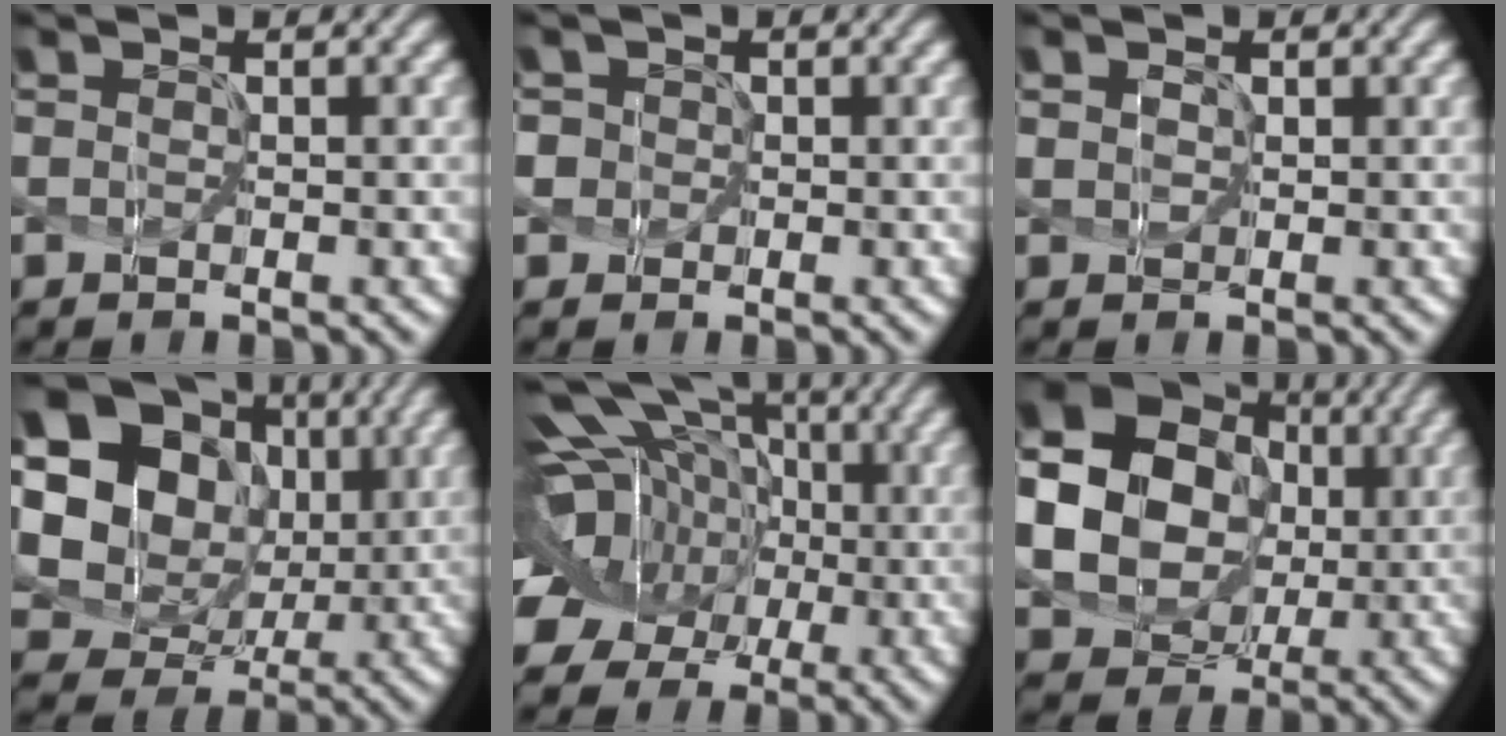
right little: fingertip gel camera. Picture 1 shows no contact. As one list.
[{"total": 4.4, "force": [-0.1, 4.3, 1.1], "torque": [-0.011, 0.028, -0.041]}, {"total": 1.9, "force": [1.0, 1.4, 0.9], "torque": [0.007, 0.019, -0.010]}, {"total": 15.2, "force": [4.2, 13.0, 6.6], "torque": [-0.181, 0.027, 0.068]}, {"total": 17.1, "force": [-0.1, 14.7, 8.7], "torque": [-0.190, 0.023, -0.030]}, {"total": 16.2, "force": [2.1, 14.3, 7.3], "torque": [-0.200, 0.031, 0.007]}]